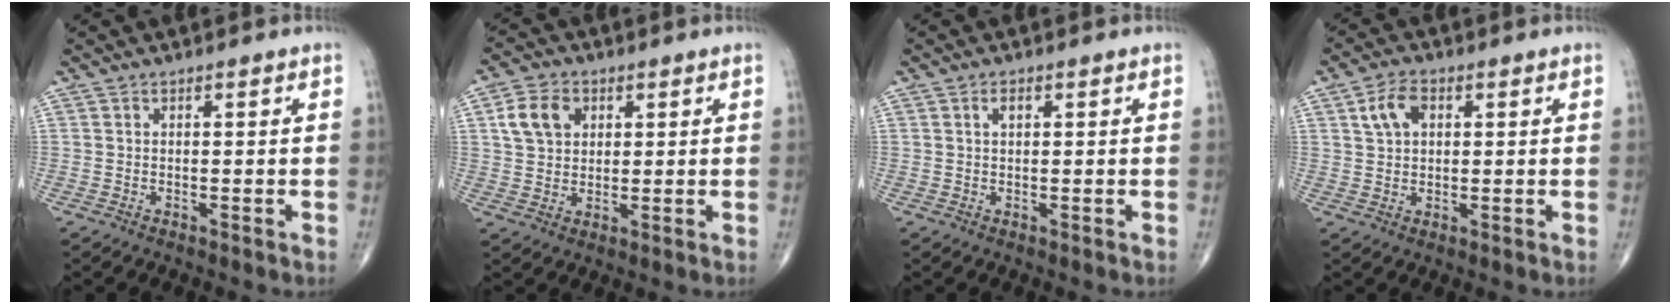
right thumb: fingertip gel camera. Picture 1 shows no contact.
{"total": 7.5, "force": [2.5, 5.6, 4.2], "torque": [-0.062, 0.001, 0.044]}
{"total": 1.6, "force": [0.6, 0.9, 1.2], "torque": [-0.020, 0.002, 0.011]}
{"total": 5.4, "force": [1.8, 3.6, 3.7], "torque": [-0.061, 0.005, 0.031]}